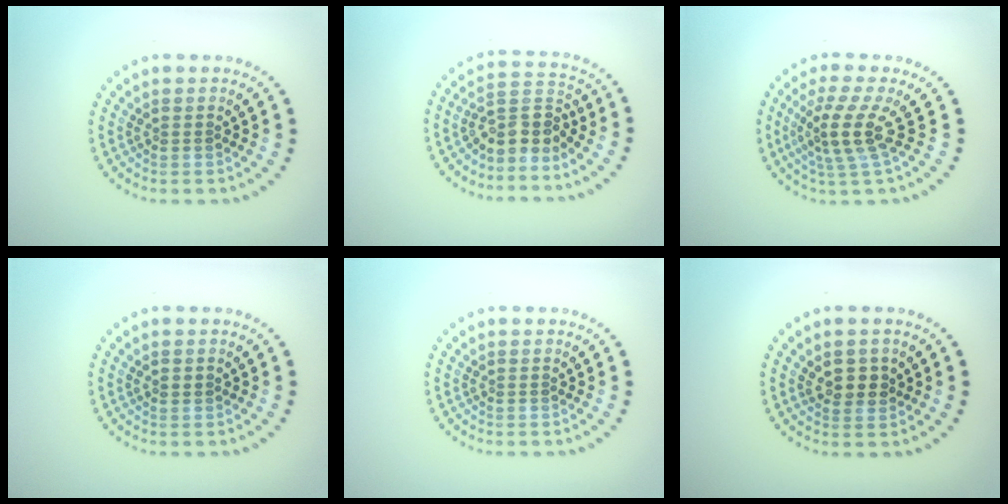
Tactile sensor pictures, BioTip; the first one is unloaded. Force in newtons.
{"total": 3.4, "press": 2.6, "slide": 2.3}
{"total": 3.7, "press": 2.9, "slide": 2.4}
{"total": 1.0, "press": 1.0, "slide": 0.2}
{"total": 0.0}
{"total": 1.9, "press": 1.8, "slide": 0.5}